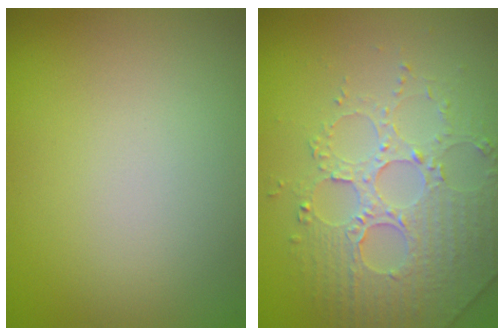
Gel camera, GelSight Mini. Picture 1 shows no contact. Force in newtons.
{"total": 4.2, "press": 4.0, "slide": 1.3}